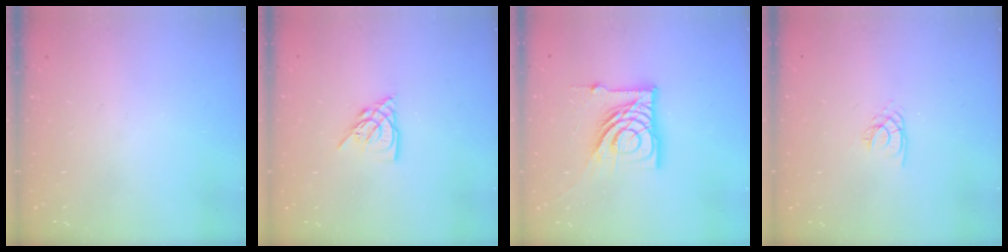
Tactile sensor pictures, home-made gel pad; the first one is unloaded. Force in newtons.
{"total": 6.1, "press": 6.1, "slide": 0.4}
{"total": 16.2, "press": 16.2, "slide": 1.7}
{"total": 2.0, "press": 1.9, "slide": 0.4}